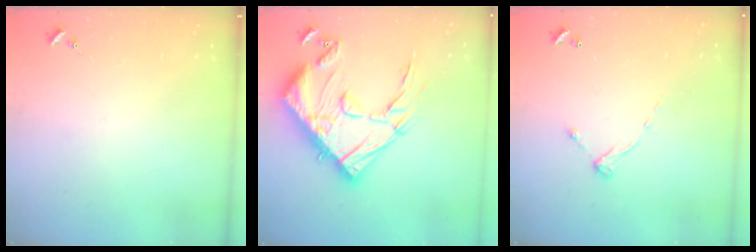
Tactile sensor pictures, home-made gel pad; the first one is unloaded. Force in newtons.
{"total": 30.1, "press": 30.0, "slide": 2.9}
{"total": 6.9, "press": 6.9, "slide": 0.5}